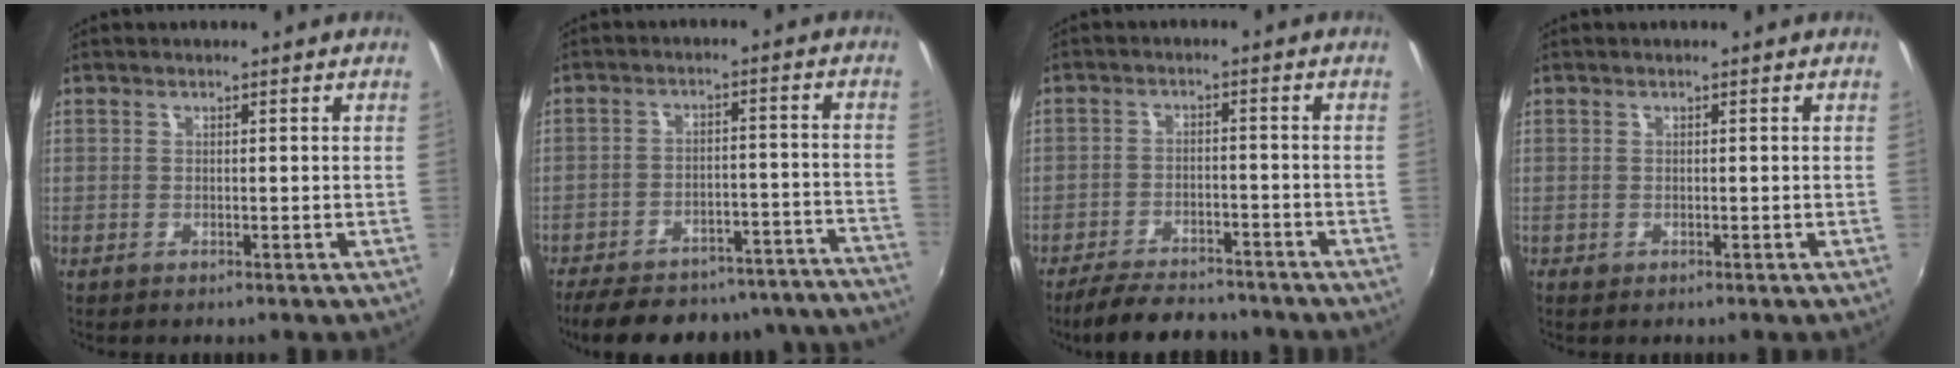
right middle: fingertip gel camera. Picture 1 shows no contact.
{"total": 29.0, "force": [-26.6, 6.2, 9.7], "torque": [-0.159, 0.021, -0.330]}
{"total": 11.5, "force": [-9.8, 3.7, 4.7], "torque": [-0.111, -0.003, -0.146]}
{"total": 0.0}